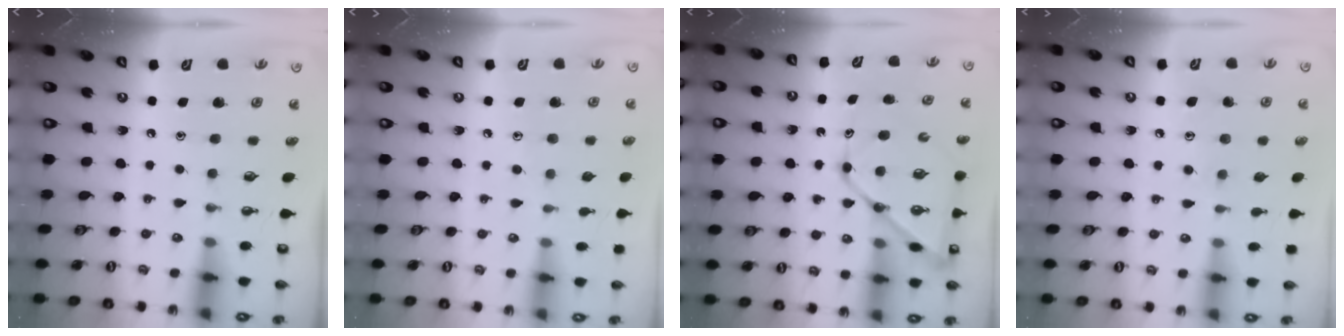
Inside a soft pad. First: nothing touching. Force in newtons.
{"total": 5.2, "press": 5.2, "slide": 0.5}
{"total": 14.2, "press": 14.1, "slide": 1.4}
{"total": 7.8, "press": 7.8, "slide": 0.6}